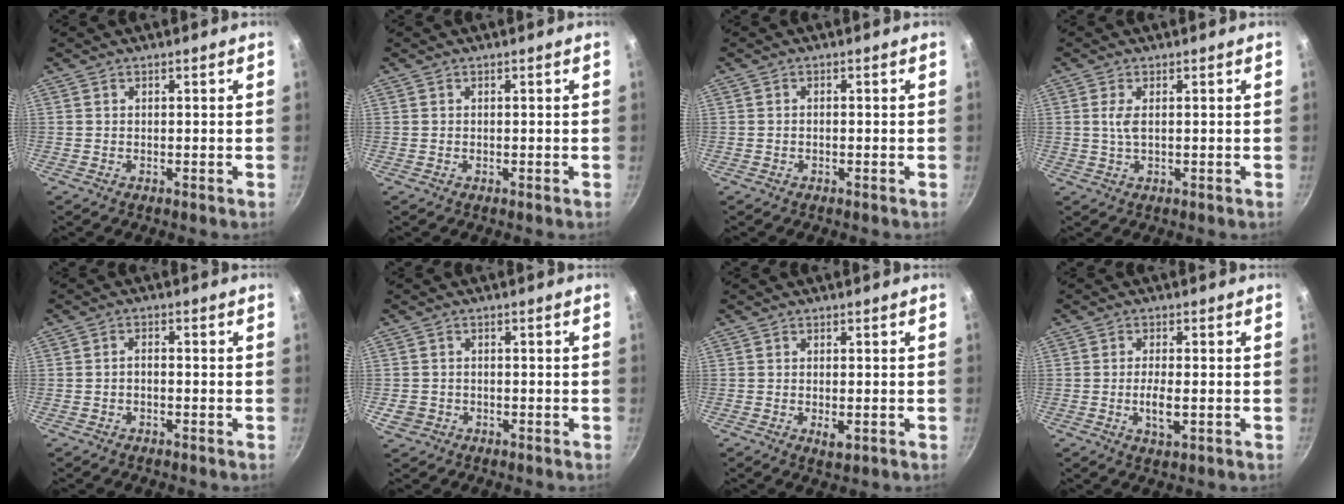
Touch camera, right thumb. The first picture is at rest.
{"total": 0.0}
{"total": 0.6, "force": [-0.3, 0.4, 0.4], "torque": [-0.011, 0.006, -0.006]}
{"total": 2.6, "force": [0.4, 1.1, 2.3], "torque": [-0.056, 0.000, 0.012]}
{"total": 1.9, "force": [-0.7, 1.1, 1.3], "torque": [-0.020, 0.014, -0.015]}
{"total": 3.2, "force": [-1.0, 2.7, 1.3], "torque": [-0.021, 0.011, -0.010]}
{"total": 2.5, "force": [-0.6, 1.1, 2.2], "torque": [-0.038, -0.006, -0.009]}
{"total": 4.4, "force": [-0.8, 1.6, 4.0], "torque": [-0.080, -0.001, -0.016]}